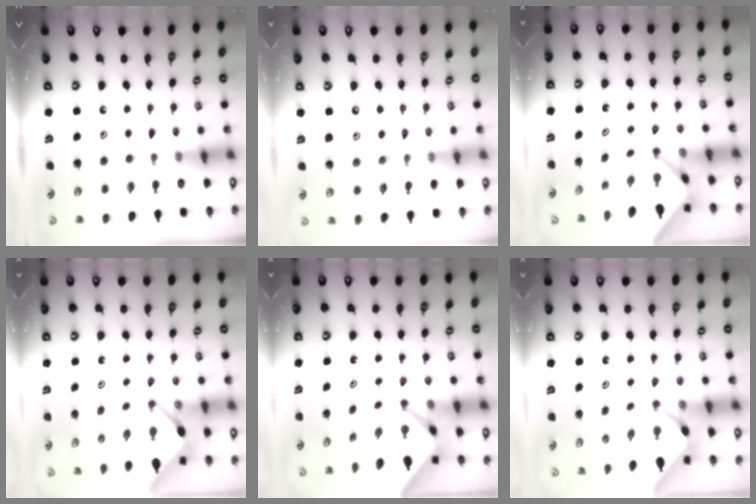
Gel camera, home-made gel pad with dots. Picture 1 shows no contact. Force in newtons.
{"total": 4.4, "press": 4.3, "slide": 0.6}
{"total": 2.4, "press": 2.4, "slide": 0.2}
{"total": 2.8, "press": 2.8, "slide": 0.3}
{"total": 2.5, "press": 2.5, "slide": 0.2}
{"total": 2.1, "press": 2.1, "slide": 0.3}